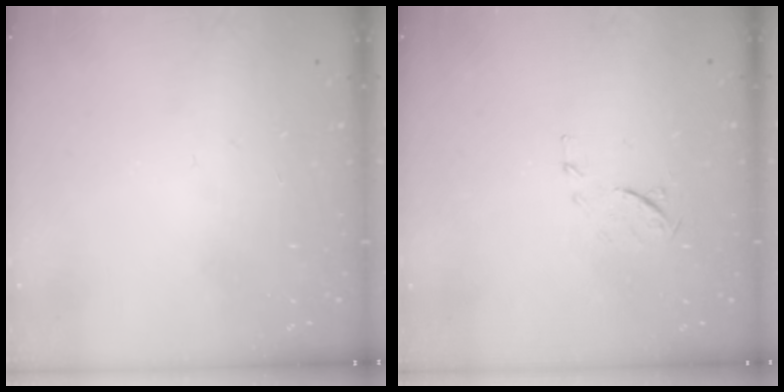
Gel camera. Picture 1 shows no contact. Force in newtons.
{"total": 6.9, "press": 6.9, "slide": 0.7}